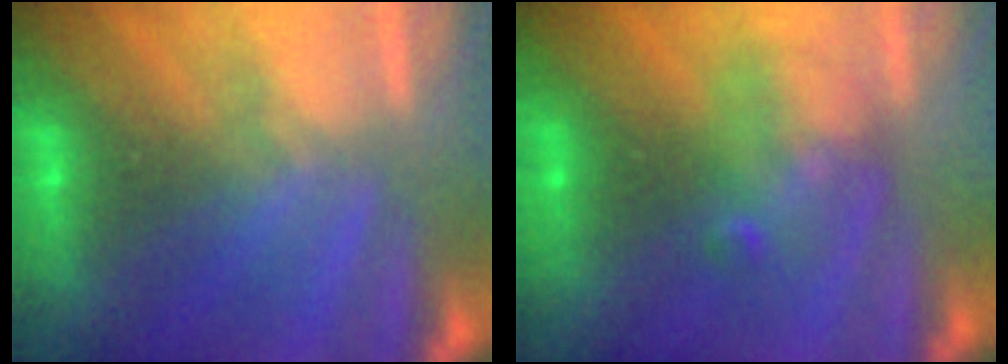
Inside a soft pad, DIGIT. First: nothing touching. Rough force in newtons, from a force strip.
{"total": 2.4}